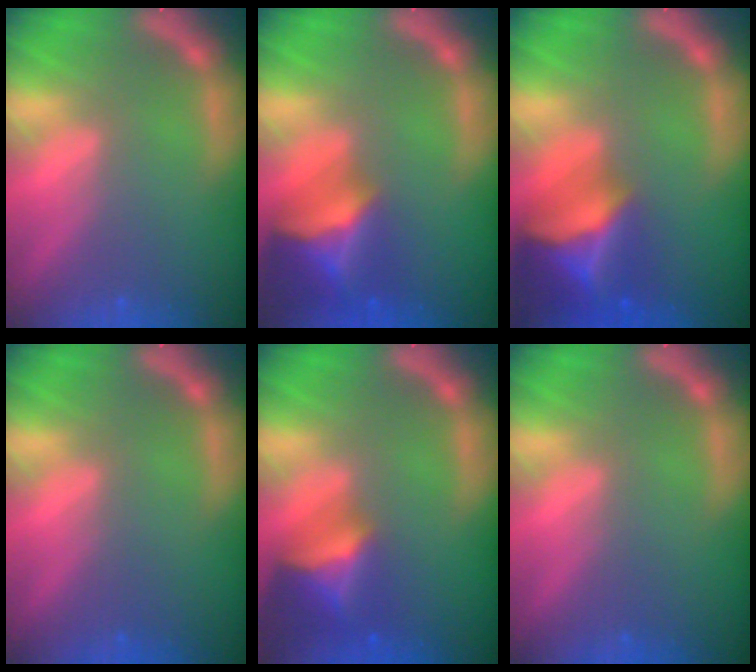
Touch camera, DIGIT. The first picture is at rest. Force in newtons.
{"total": 8.0}
{"total": 9.4}
{"total": 0.0}
{"total": 6.0}
{"total": 0.0}